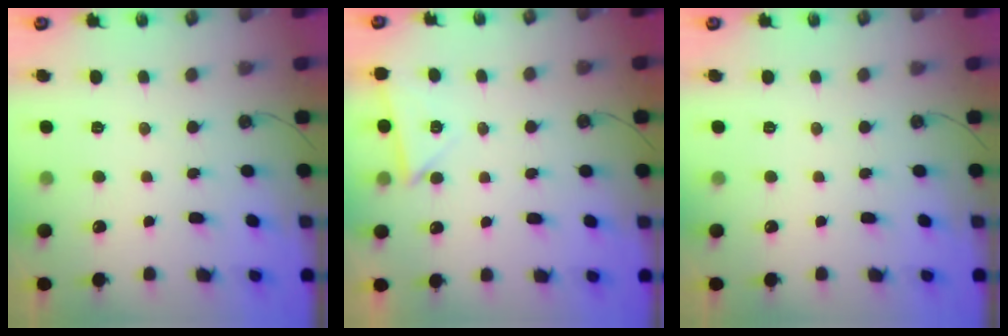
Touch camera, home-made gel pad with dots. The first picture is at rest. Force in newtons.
{"total": 3.9, "press": 3.8, "slide": 0.7}
{"total": 0.0}